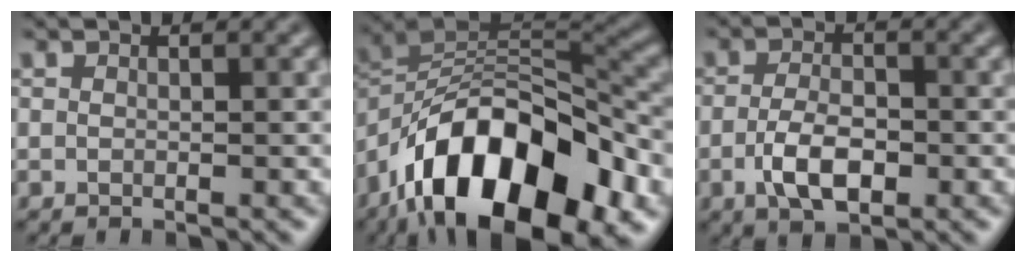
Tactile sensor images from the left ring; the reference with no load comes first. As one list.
[{"total": 14.4, "force": [-8.0, 6.3, 10.2], "torque": [-0.163, 0.011, -0.148]}, {"total": 4.0, "force": [-1.3, 2.0, 3.2], "torque": [-0.066, -0.003, -0.027]}]